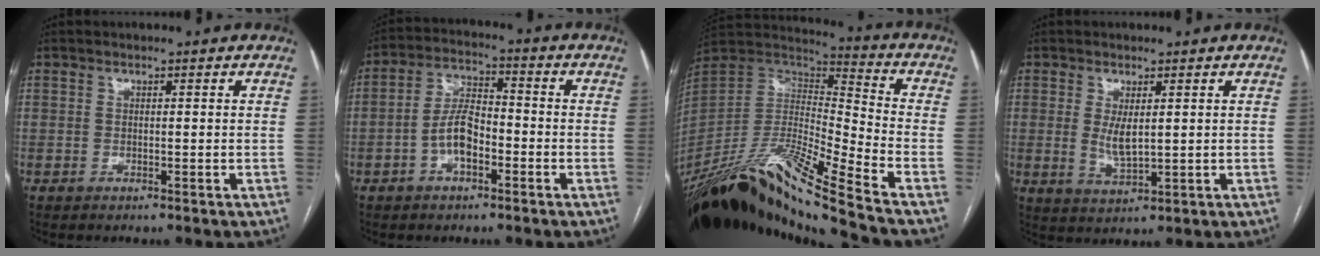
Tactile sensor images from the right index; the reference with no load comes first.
{"total": 7.1, "force": [-2.5, 3.1, 5.8], "torque": [-0.122, 0.018, -0.048]}
{"total": 24.9, "force": [-19.3, -0.9, 15.7], "torque": [-0.314, -0.021, -0.358]}
{"total": 4.0, "force": [0.7, 1.2, 3.7], "torque": [-0.076, -0.013, 0.019]}